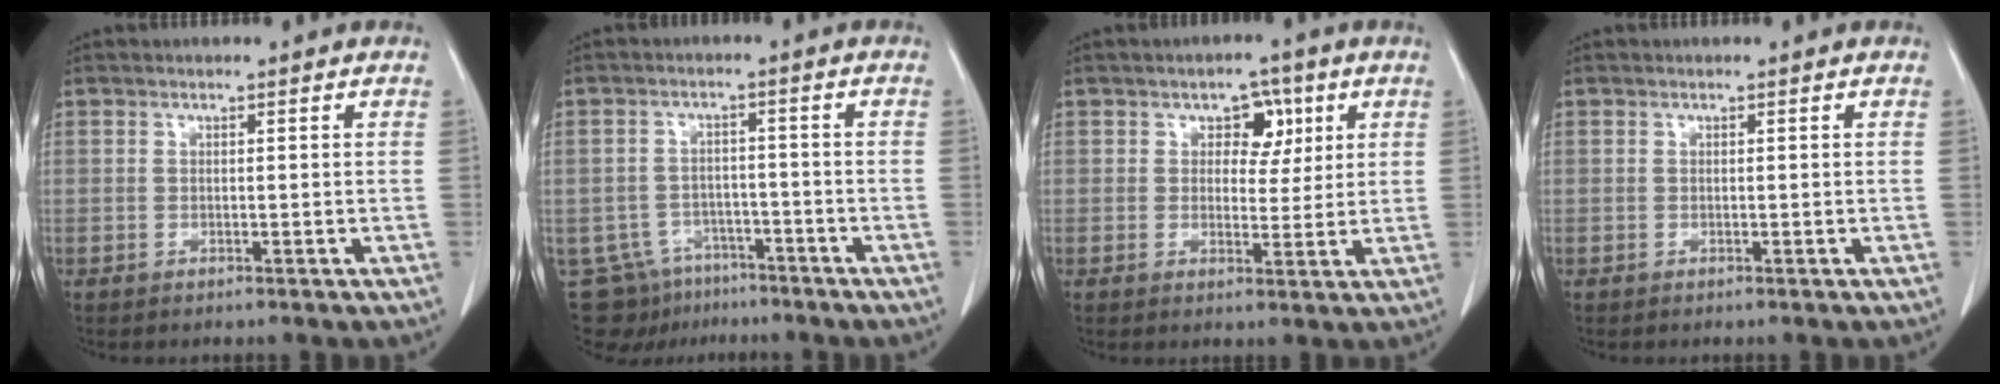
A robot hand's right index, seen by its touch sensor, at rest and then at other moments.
{"total": 9.2, "force": [-6.6, 6.3, 1.3], "torque": [-0.024, 0.017, -0.091]}
{"total": 4.7, "force": [1.9, 3.1, 3.0], "torque": [-0.032, 0.009, 0.027]}
{"total": 0.0}